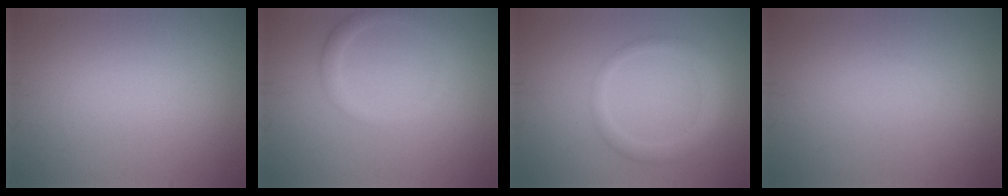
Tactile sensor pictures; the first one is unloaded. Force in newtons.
{"total": 1.7, "press": 1.7, "slide": 0.1}
{"total": 2.6, "press": 2.6, "slide": 0.0}
{"total": 0.0}